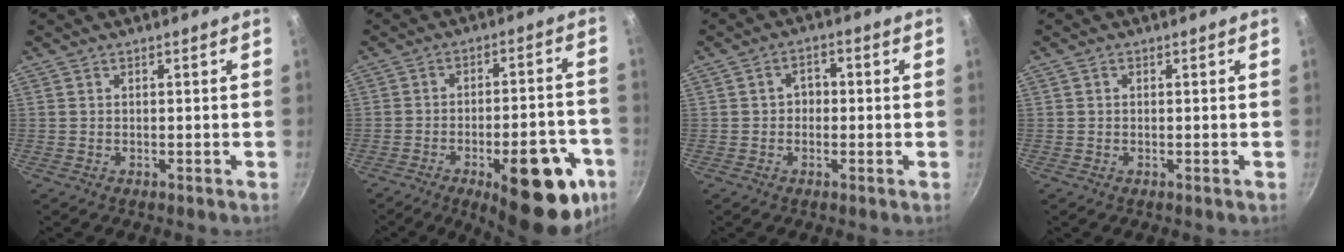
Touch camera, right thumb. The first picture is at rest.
{"total": 21.6, "force": [-9.6, 8.3, 17.5], "torque": [-0.172, 0.033, -0.120]}
{"total": 3.4, "force": [-0.1, 2.7, 2.2], "torque": [-0.014, 0.011, -0.006]}
{"total": 0.6, "force": [0.1, 0.5, 0.3], "torque": [-0.004, 0.004, 0.002]}